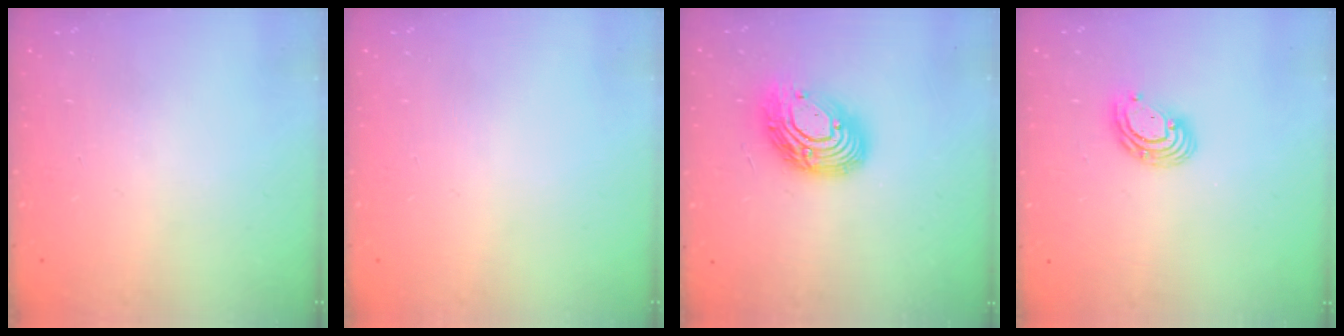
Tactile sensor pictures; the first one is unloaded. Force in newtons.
{"total": 0.0}
{"total": 13.9, "press": 13.9, "slide": 0.9}
{"total": 6.7, "press": 6.6, "slide": 0.8}